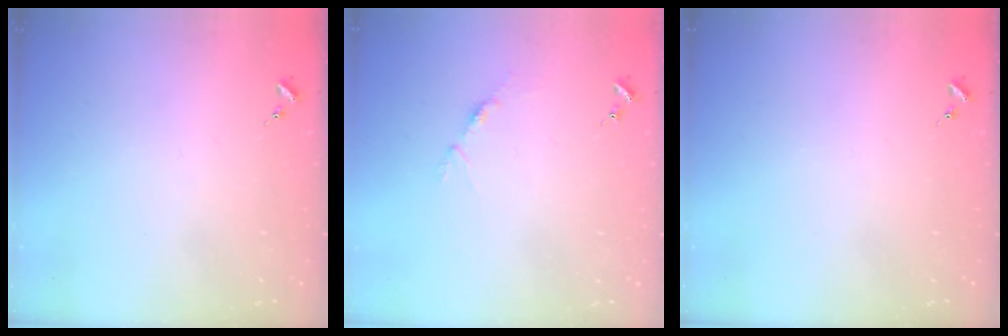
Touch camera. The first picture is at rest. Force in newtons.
{"total": 4.0, "press": 3.9, "slide": 0.5}
{"total": 0.0}